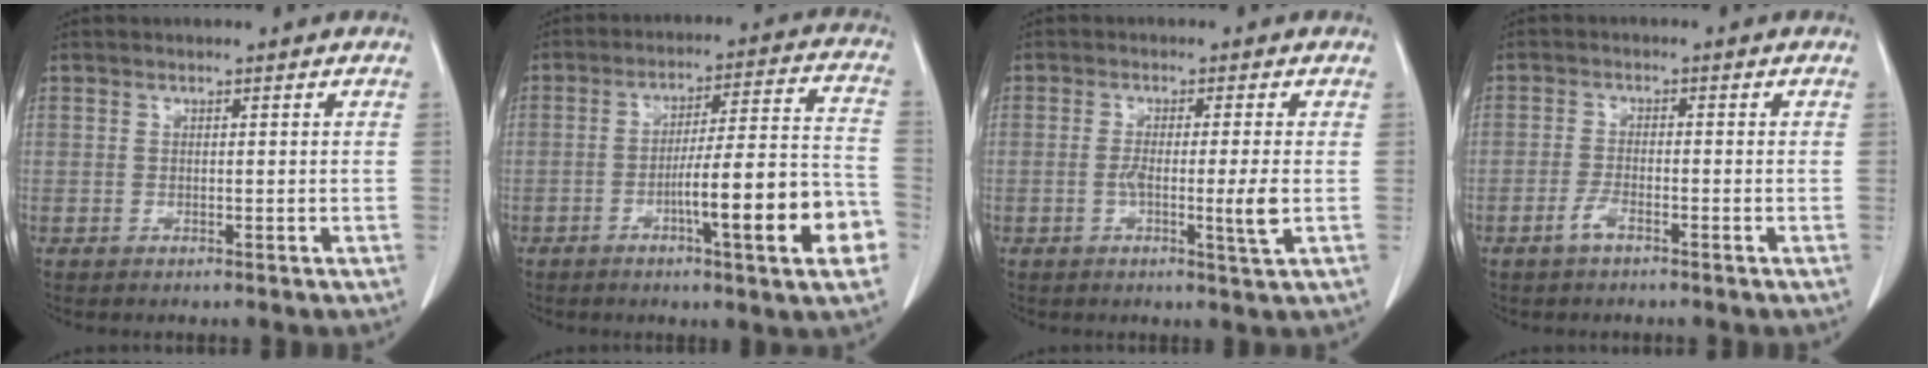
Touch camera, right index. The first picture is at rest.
{"total": 15.6, "force": [-5.7, 0.9, 14.4], "torque": [-0.190, 0.014, -0.079]}
{"total": 4.9, "force": [-1.0, -0.5, 4.8], "torque": [-0.085, -0.011, -0.017]}
{"total": 2.3, "force": [-1.5, 0.5, 1.6], "torque": [-0.033, 0.001, -0.030]}